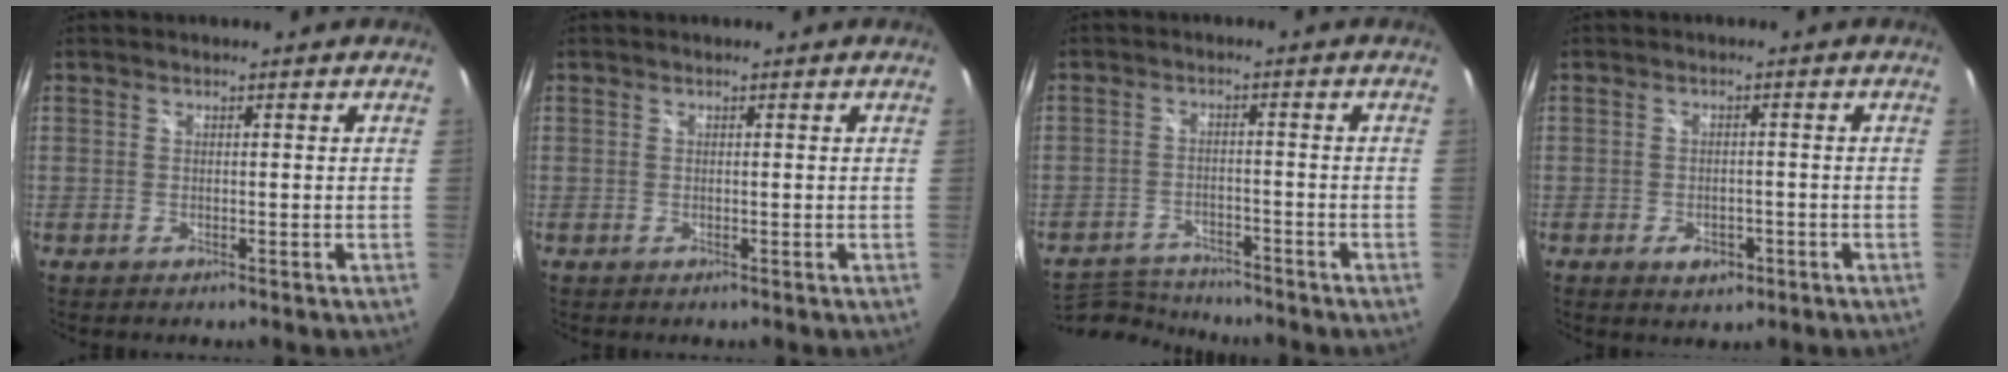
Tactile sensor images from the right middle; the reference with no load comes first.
{"total": 0.0}
{"total": 10.2, "force": [-9.7, 2.1, 2.3], "torque": [-0.070, -0.002, -0.162]}
{"total": 3.8, "force": [-1.9, 2.4, 2.2], "torque": [-0.042, -0.001, -0.022]}